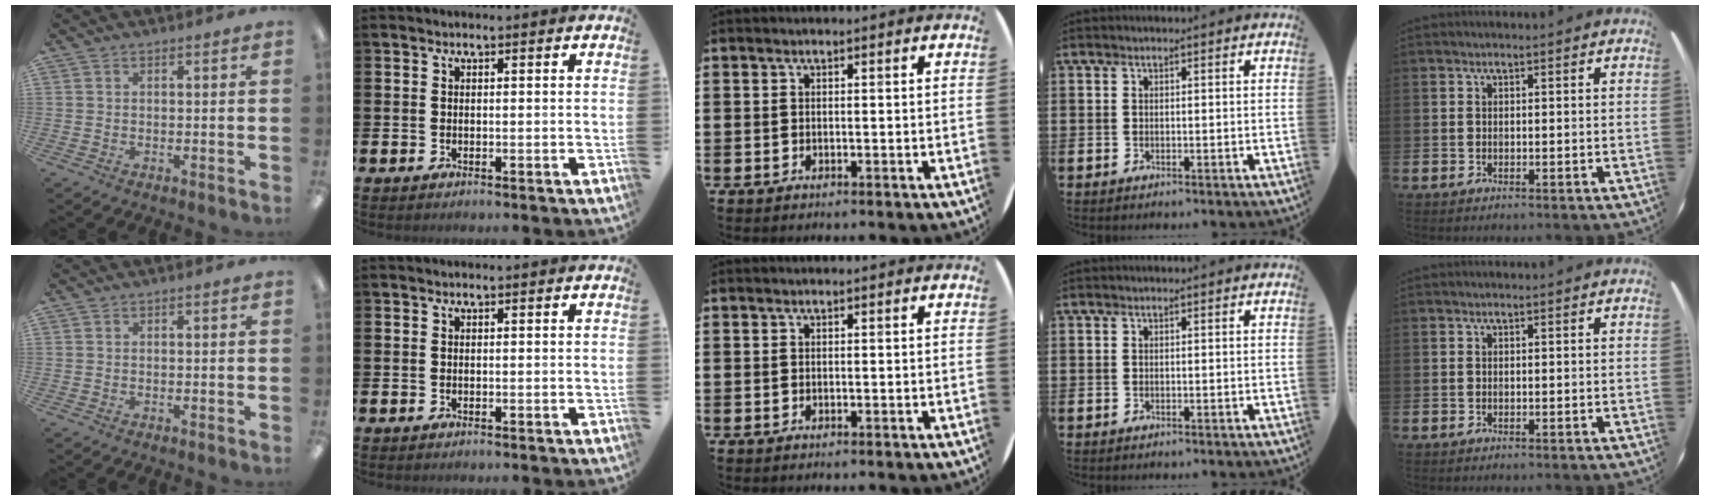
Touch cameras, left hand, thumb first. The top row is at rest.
{}